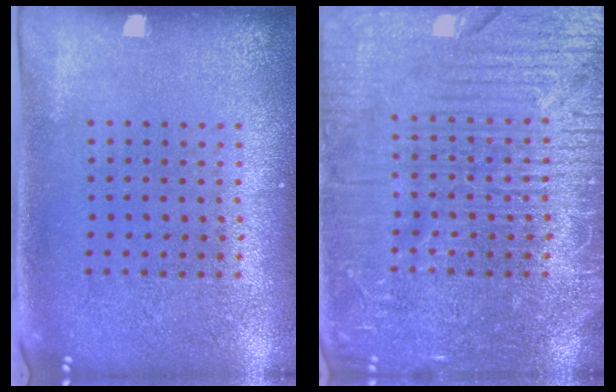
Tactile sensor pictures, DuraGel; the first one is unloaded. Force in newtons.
{"total": 7.2, "press": 7.1, "slide": 0.9}